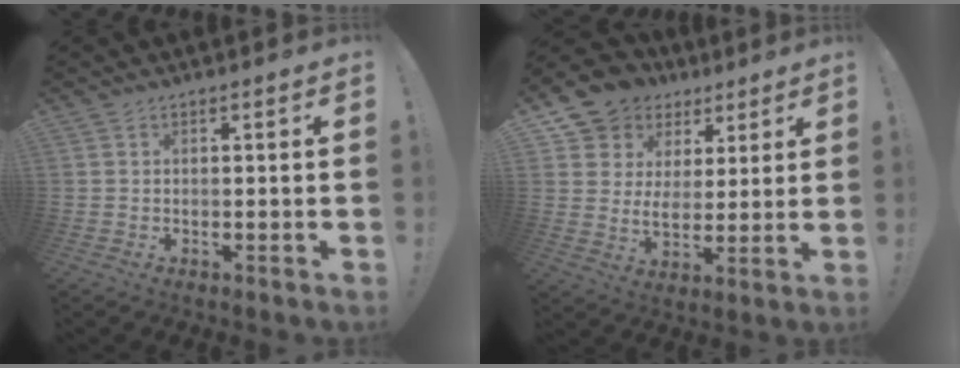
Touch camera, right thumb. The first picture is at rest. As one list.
[{"total": 10.1, "force": [5.3, 8.0, 3.1], "torque": [-0.052, -0.044, 0.107]}]